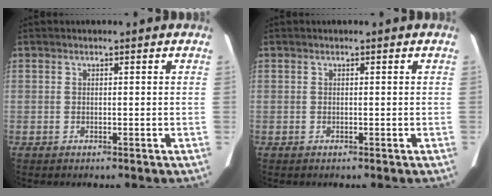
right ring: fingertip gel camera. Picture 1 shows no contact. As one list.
[{"total": 0.0}]